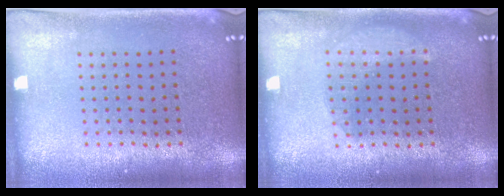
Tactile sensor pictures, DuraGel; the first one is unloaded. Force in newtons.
{"total": 1.9, "press": 1.9, "slide": 0.3}